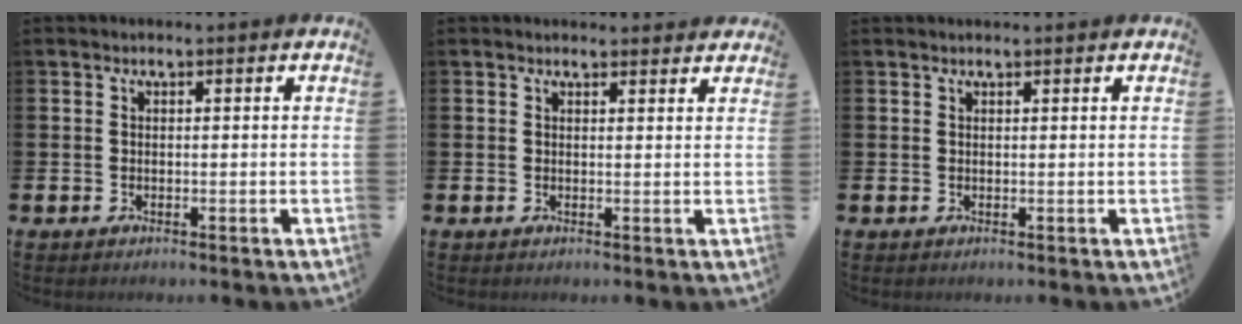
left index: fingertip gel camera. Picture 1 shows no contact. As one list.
[{"total": 1.5, "force": [1.5, 0.3, 0.0], "torque": [0.013, -0.007, 0.024]}, {"total": 0.6, "force": [0.6, -0.1, 0.1], "torque": [-0.001, -0.002, 0.011]}]